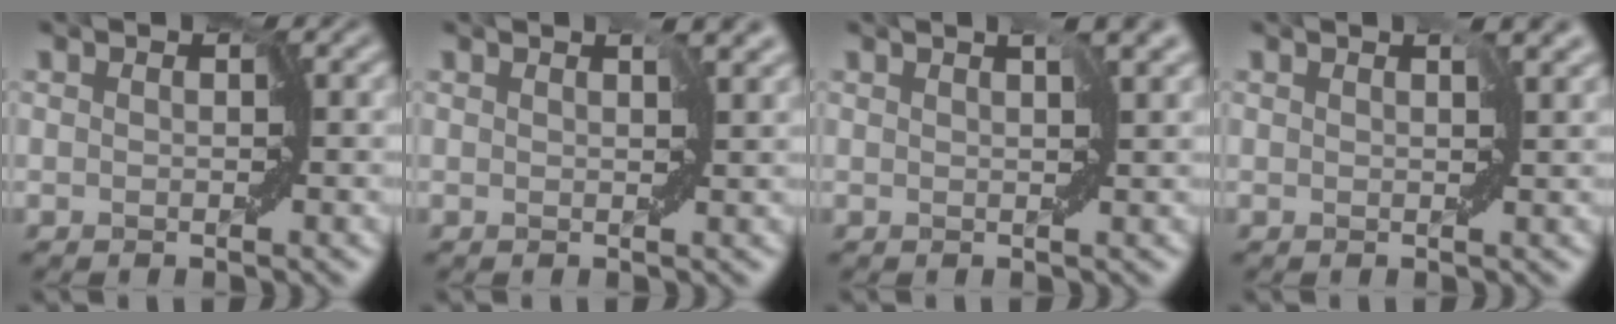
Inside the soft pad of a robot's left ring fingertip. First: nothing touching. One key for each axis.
{"total": 2.5, "fx": 1.2, "fy": 1.1, "fz": 1.9, "tx": -0.023, "ty": 0.005, "tz": 0.018}
{"total": 2.7, "fx": 1.4, "fy": 0.6, "fz": 2.3, "tx": -0.036, "ty": 0.006, "tz": 0.025}
{"total": 2.4, "fx": 1.2, "fy": 1.0, "fz": 1.8, "tx": -0.022, "ty": 0.005, "tz": 0.017}